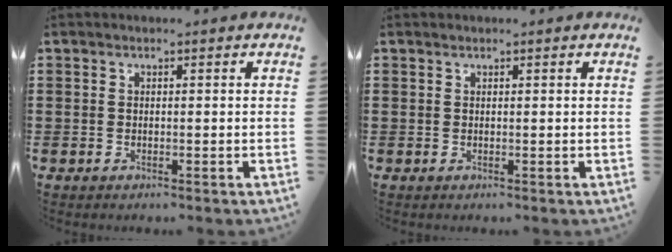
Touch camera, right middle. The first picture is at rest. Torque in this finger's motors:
{"motor_torque": [-0.32, -0.30, -0.01, 0.00]}